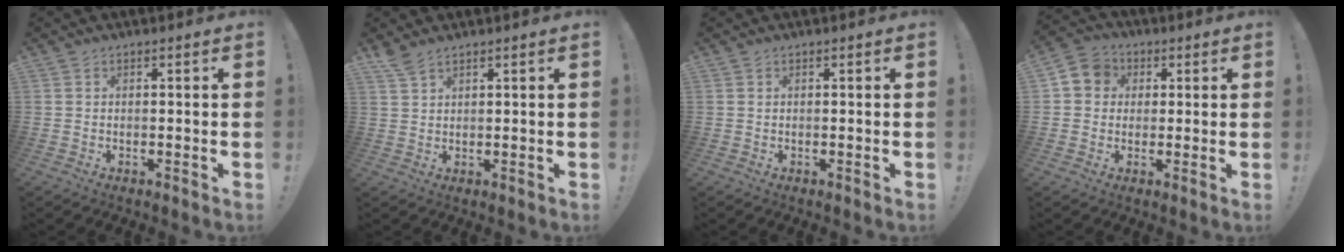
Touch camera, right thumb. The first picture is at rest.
{"total": 3.4, "force": [2.8, 0.8, 1.7], "torque": [-0.032, -0.018, 0.052]}
{"total": 0.0}
{"total": 6.8, "force": [1.0, 6.4, 2.2], "torque": [-0.039, 0.007, 0.020]}